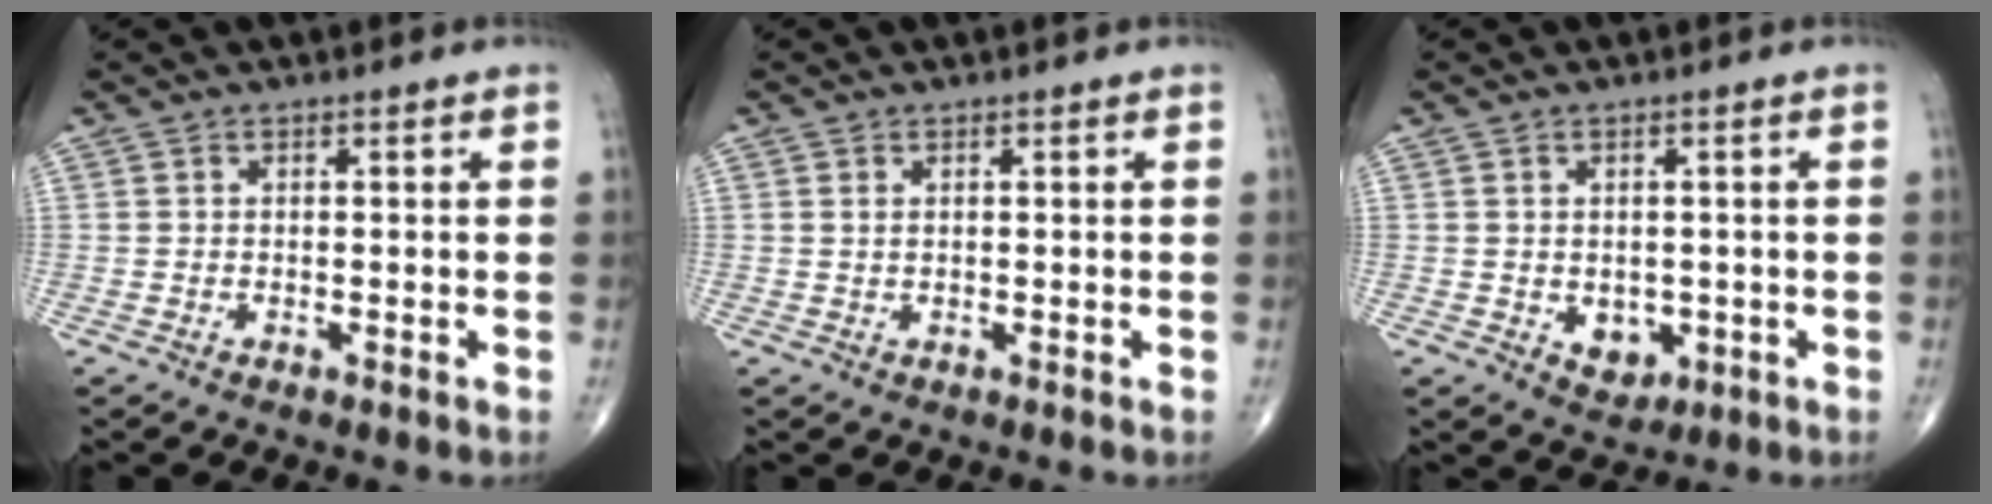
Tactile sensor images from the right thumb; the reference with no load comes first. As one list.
[{"total": 0.8, "force": [0.4, 0.5, 0.6], "torque": [-0.013, 0.000, 0.009]}, {"total": 4.2, "force": [-0.7, 3.2, 2.6], "torque": [-0.018, -0.004, 0.001]}]